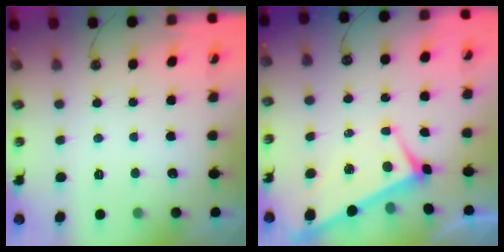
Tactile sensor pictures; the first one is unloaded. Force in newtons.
{"total": 3.7, "press": 3.6, "slide": 0.7}